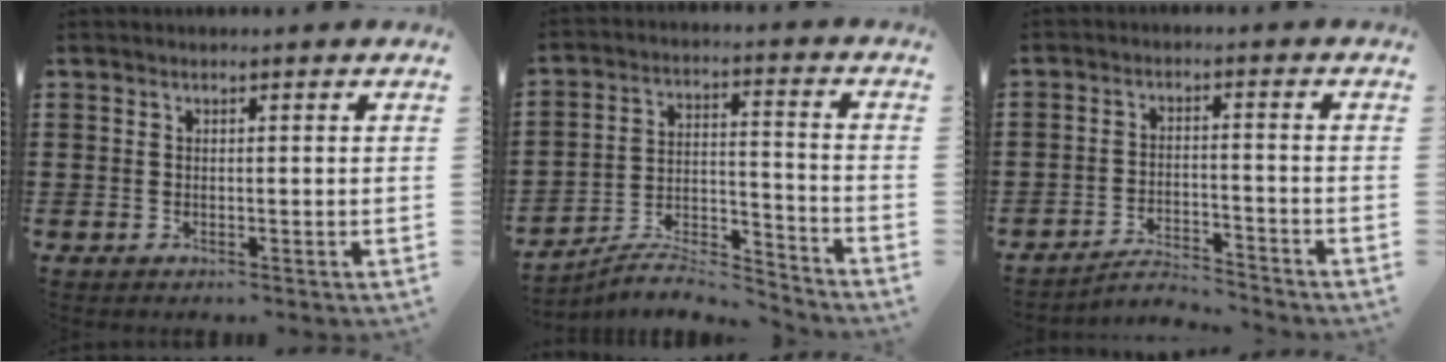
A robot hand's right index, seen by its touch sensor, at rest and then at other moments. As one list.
[{"total": 6.7, "force": [-6.4, 0.8, 1.9], "torque": [-0.037, -0.001, -0.127]}, {"total": 3.7, "force": [-3.7, 0.0, 0.5], "torque": [-0.015, 0.001, -0.077]}]